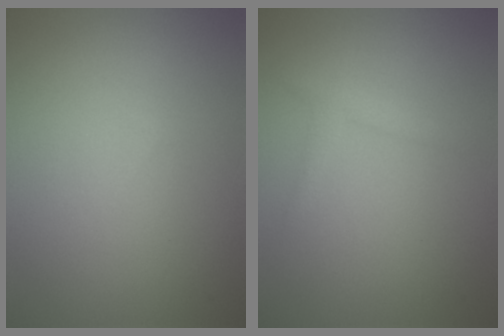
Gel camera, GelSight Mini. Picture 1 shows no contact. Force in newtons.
{"total": 1.2, "press": 1.1, "slide": 0.1}